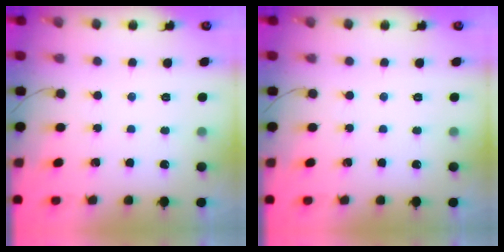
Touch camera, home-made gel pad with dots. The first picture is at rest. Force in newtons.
{"total": 0.0}